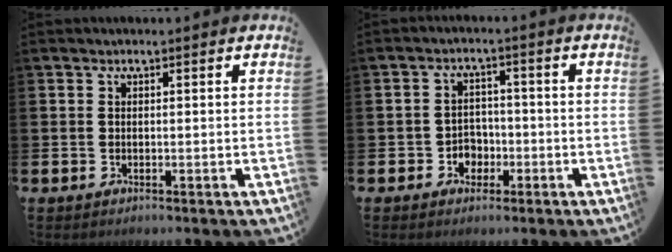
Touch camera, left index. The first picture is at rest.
{"total": 3.1, "force": [-1.5, 2.6, 0.7], "torque": [-0.017, 0.001, -0.036]}